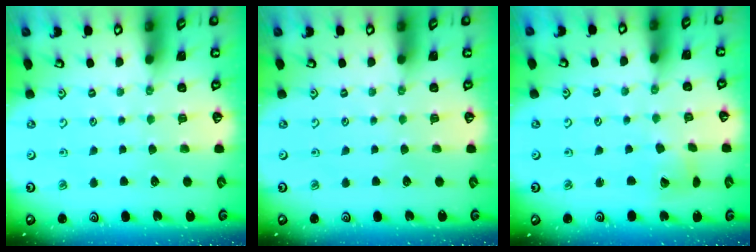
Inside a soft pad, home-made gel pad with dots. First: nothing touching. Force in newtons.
{"total": 0.0}
{"total": 4.9, "press": 4.9, "slide": 0.6}